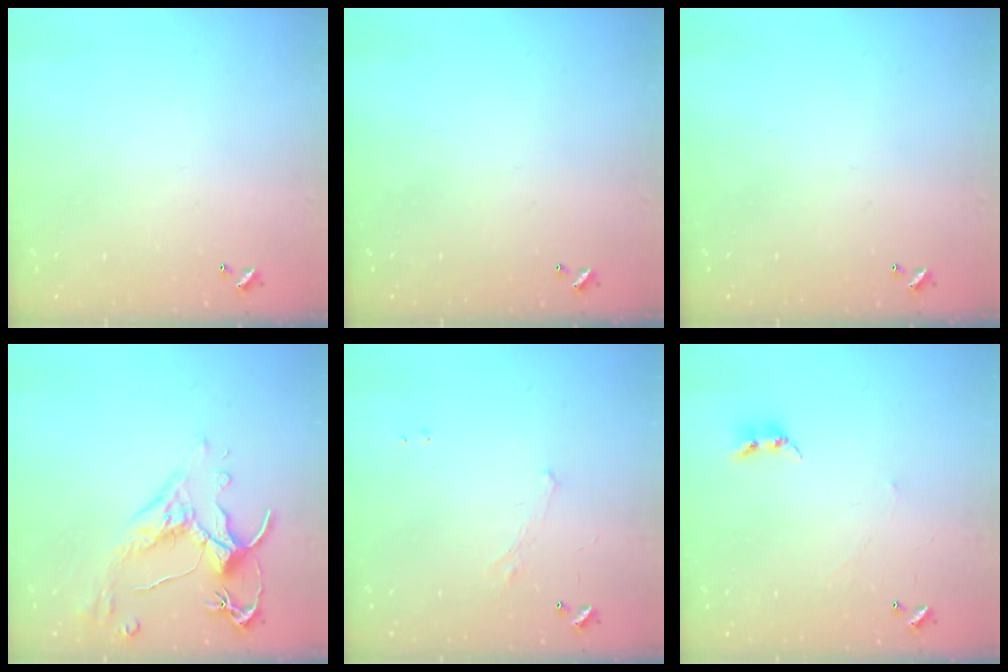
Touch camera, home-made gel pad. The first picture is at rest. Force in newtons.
{"total": 0.0}
{"total": 0.0}
{"total": 2.5, "press": 2.2, "slide": 1.3}
{"total": 3.0, "press": 3.0, "slide": 0.4}
{"total": 2.4, "press": 2.4, "slide": 0.2}